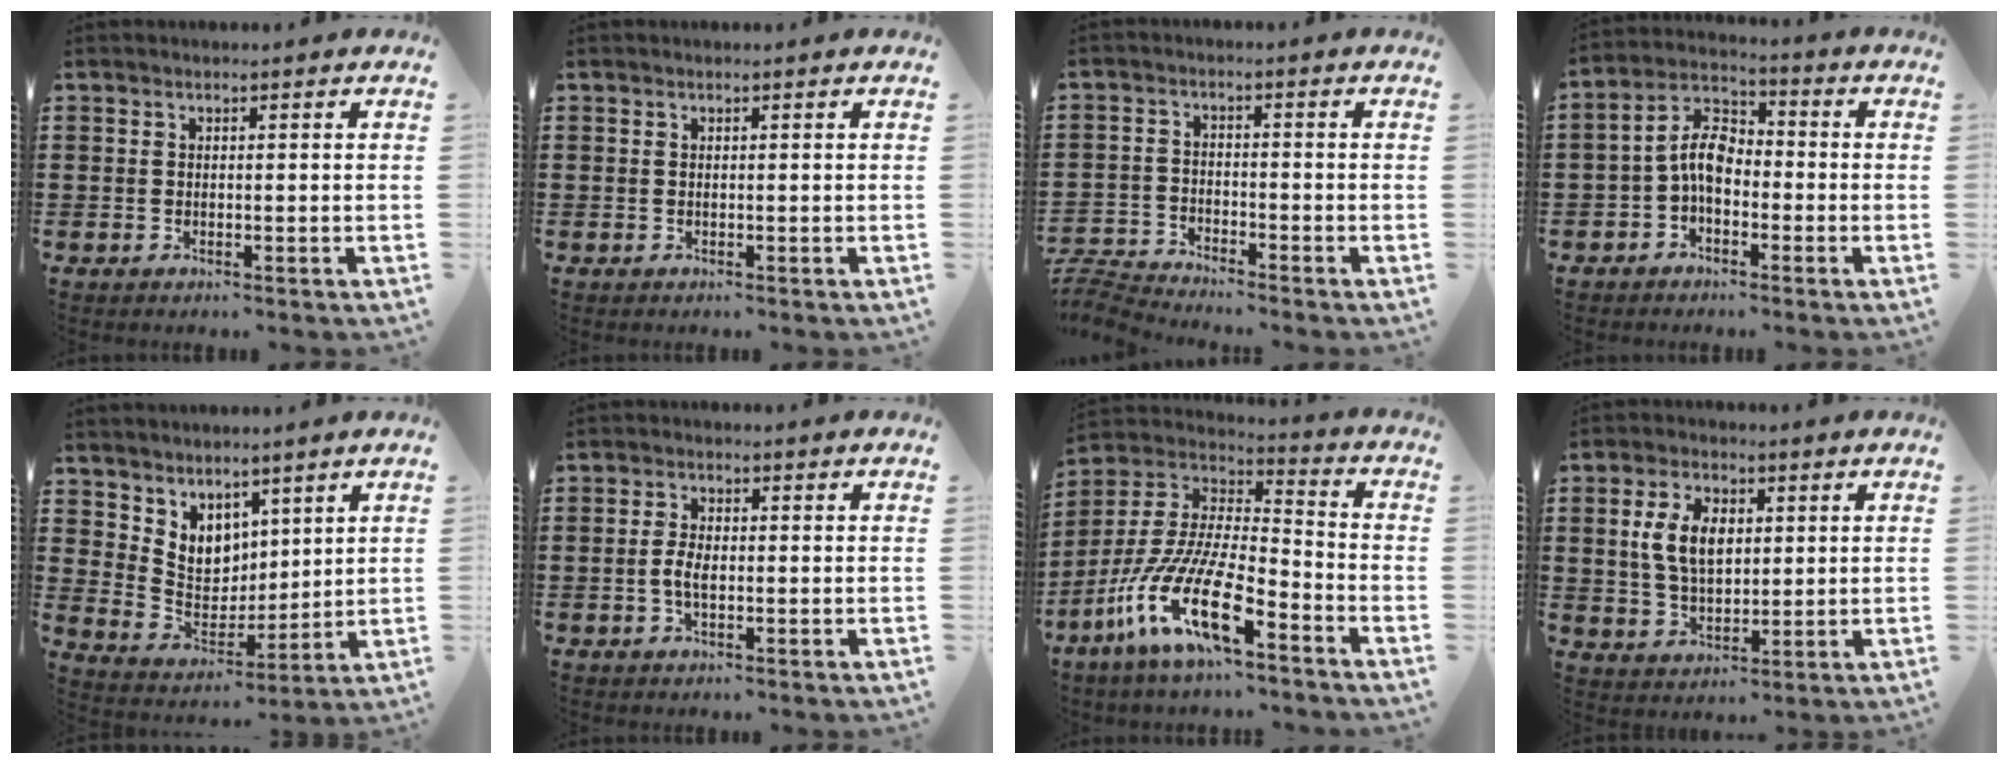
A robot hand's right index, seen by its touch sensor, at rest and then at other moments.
{"total": 0.0}
{"total": 3.8, "force": [-3.8, 0.1, 0.1], "torque": [-0.021, -0.005, -0.084]}
{"total": 6.7, "force": [-1.4, 4.0, 5.1], "torque": [-0.118, 0.011, -0.033]}
{"total": 6.3, "force": [4.2, 4.6, 0.7], "torque": [-0.039, -0.024, 0.081]}
{"total": 3.0, "force": [-0.6, 1.4, 2.5], "torque": [-0.070, -0.004, -0.018]}
{"total": 15.5, "force": [-9.4, 4.1, 11.5], "torque": [-0.255, 0.006, -0.178]}
{"total": 7.1, "force": [1.4, 4.3, 5.4], "torque": [-0.123, 0.008, 0.016]}